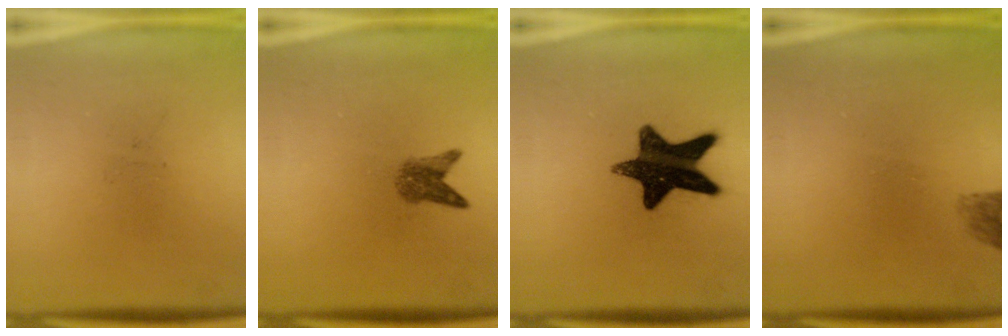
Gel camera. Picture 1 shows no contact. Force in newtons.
{"total": 2.9}
{"total": 15.1}
{"total": 1.7}